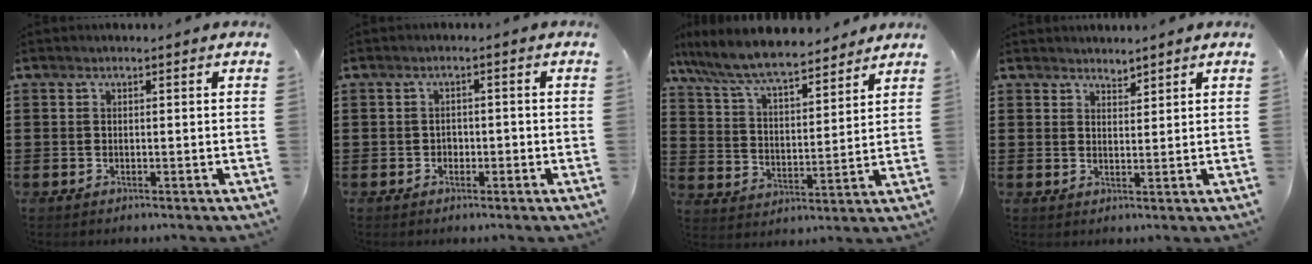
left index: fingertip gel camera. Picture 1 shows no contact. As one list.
[{"total": 1.3, "force": [-0.7, 1.0, 0.4], "torque": [-0.013, 0.002, -0.017]}, {"total": 8.7, "force": [7.9, 1.1, 3.5], "torque": [-0.100, -0.041, 0.138]}, {"total": 2.0, "force": [2.0, 0.3, -0.3], "torque": [0.001, -0.003, 0.039]}]